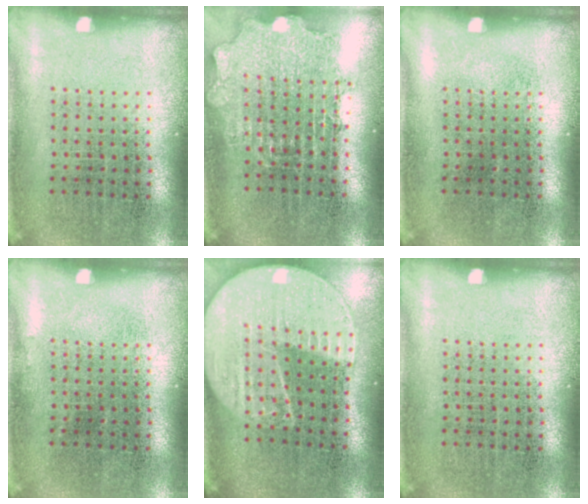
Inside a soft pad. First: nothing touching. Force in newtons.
{"total": 1.9, "press": 1.5, "slide": 1.1}
{"total": 0.0}
{"total": 0.0}
{"total": 2.3, "press": 2.0, "slide": 1.1}
{"total": 0.0}